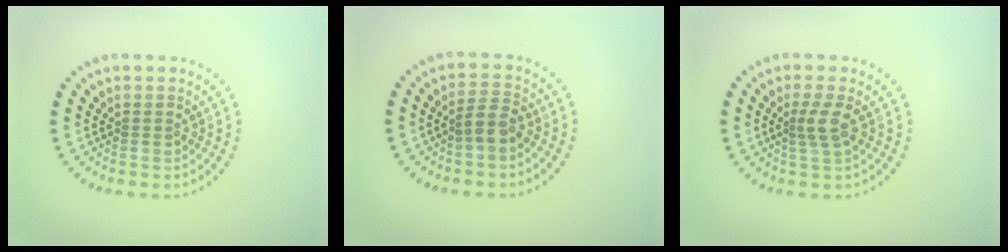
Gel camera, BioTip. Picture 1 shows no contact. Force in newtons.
{"total": 2.2, "press": 1.9, "slide": 1.0}
{"total": 1.9, "press": 1.5, "slide": 1.1}